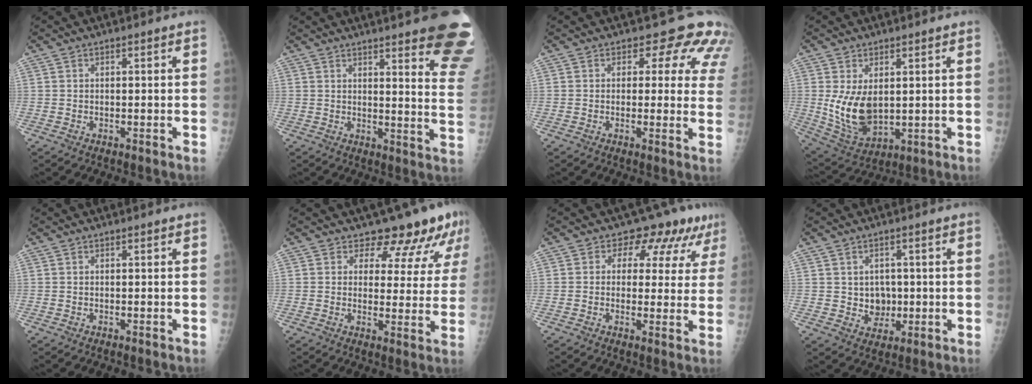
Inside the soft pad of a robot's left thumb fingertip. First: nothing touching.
{"total": 20.7, "force": [15.6, 3.4, 13.3], "torque": [-0.130, -0.099, 0.170]}
{"total": 10.1, "force": [7.8, 5.5, 3.2], "torque": [0.018, -0.029, 0.056]}
{"total": 10.7, "force": [1.3, 6.7, 8.2], "torque": [-0.139, -0.021, 0.044]}
{"total": 0.0}
{"total": 9.5, "force": [7.9, 4.6, 2.8], "torque": [0.004, -0.047, 0.080]}
{"total": 9.0, "force": [5.9, 5.6, 3.8], "torque": [-0.003, -0.021, 0.056]}
{"total": 4.9, "force": [0.3, 4.4, 2.2], "torque": [-0.005, -0.001, 0.011]}